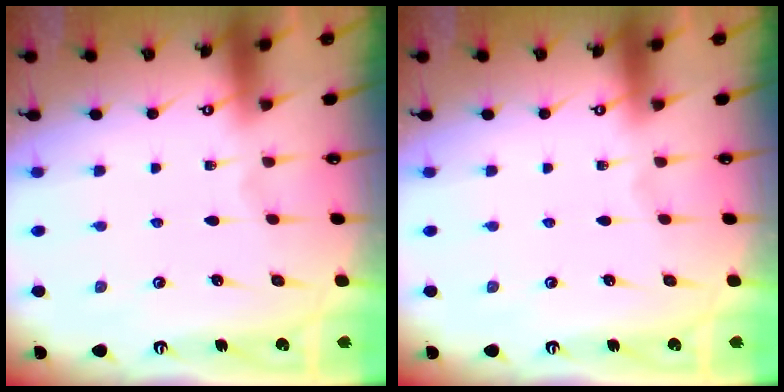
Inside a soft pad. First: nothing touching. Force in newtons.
{"total": 0.0}